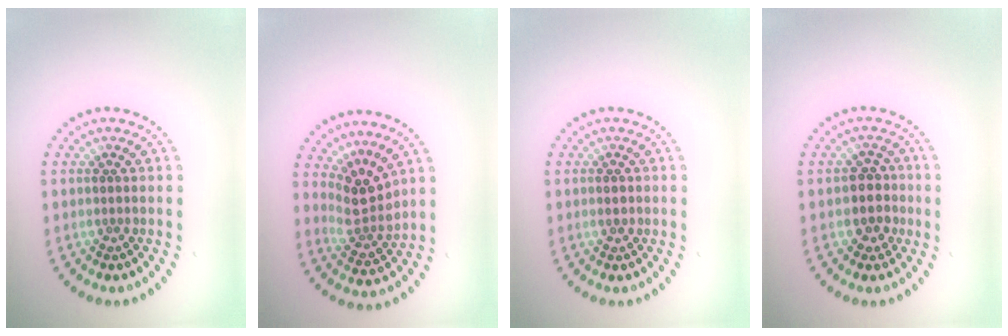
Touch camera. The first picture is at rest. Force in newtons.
{"total": 3.2, "press": 2.4, "slide": 2.1}
{"total": 1.2, "press": 1.2, "slide": 0.1}
{"total": 2.5, "press": 2.3, "slide": 1.0}